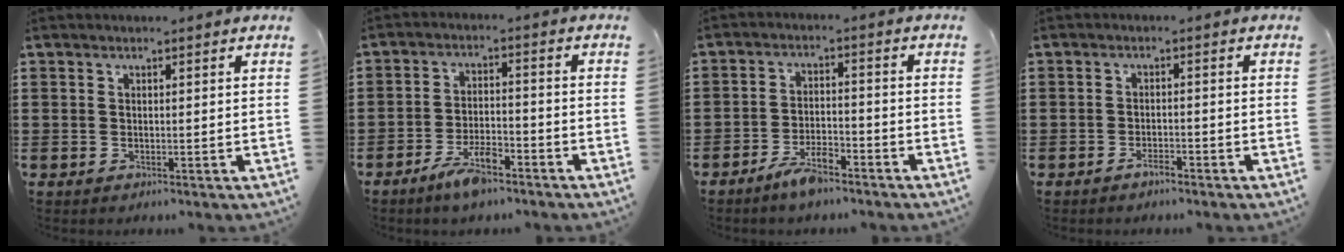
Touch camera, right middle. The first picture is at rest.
{"total": 6.1, "force": [-4.3, 1.8, 3.9], "torque": [-0.081, 0.006, -0.081]}
{"total": 4.8, "force": [-4.0, 1.3, 2.4], "torque": [-0.045, 0.011, -0.076]}
{"total": 2.0, "force": [-1.7, 0.5, 1.1], "torque": [-0.022, 0.002, -0.032]}